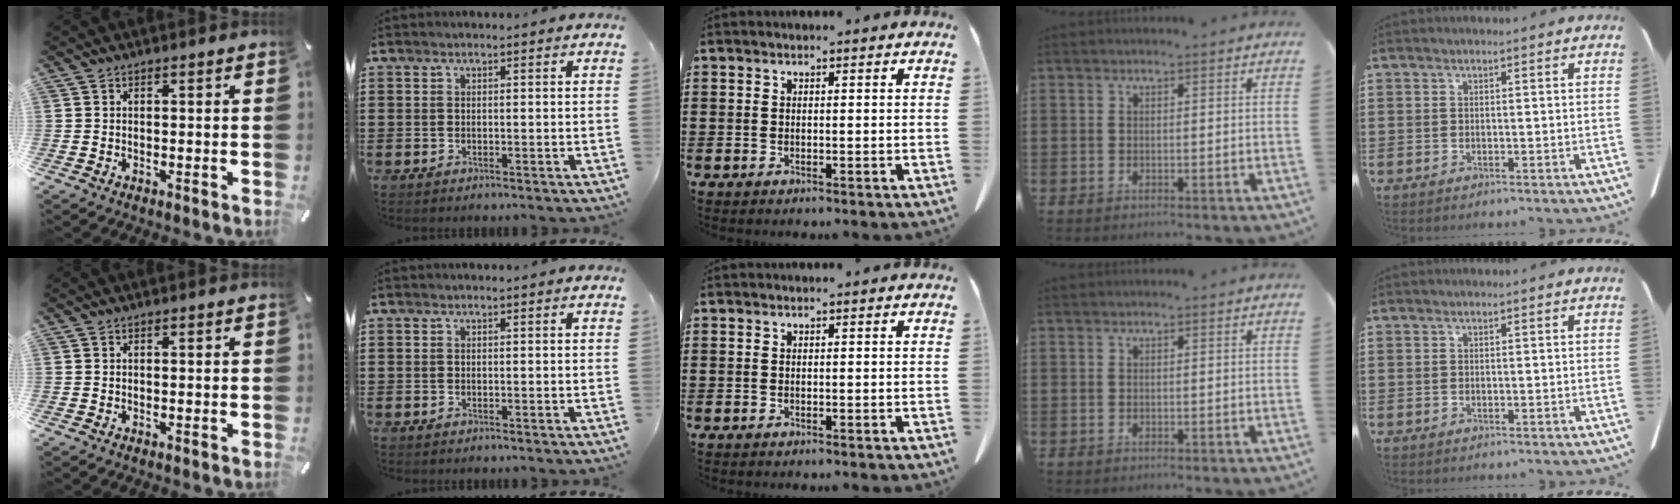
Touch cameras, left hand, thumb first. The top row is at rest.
{}